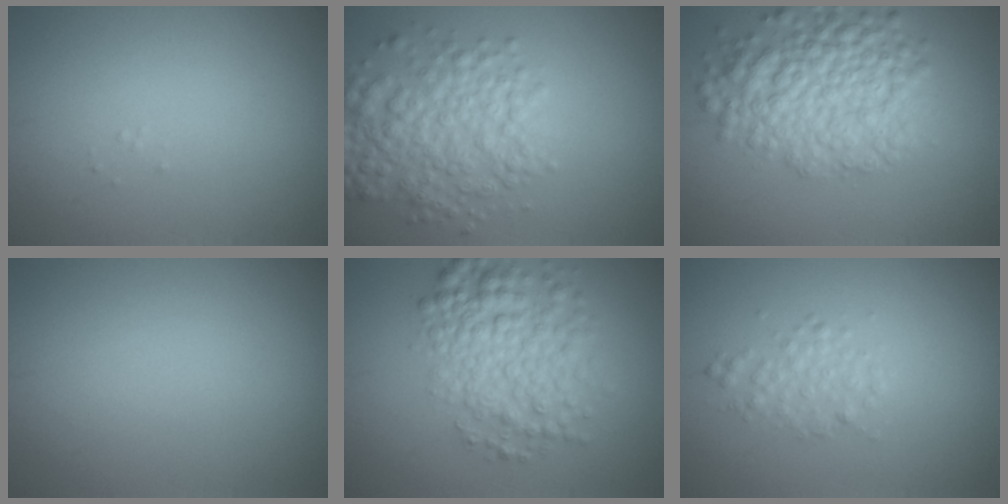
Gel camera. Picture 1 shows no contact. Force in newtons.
{"total": 5.5, "press": 5.5, "slide": 0.2}
{"total": 7.1, "press": 7.1, "slide": 0.3}
{"total": 0.0}
{"total": 5.9, "press": 5.9, "slide": 0.1}
{"total": 1.9, "press": 1.9, "slide": 0.0}